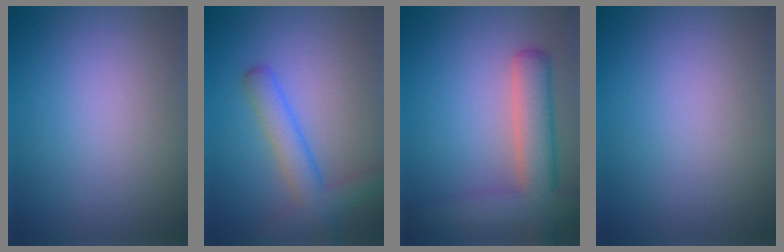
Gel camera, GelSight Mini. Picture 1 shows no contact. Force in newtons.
{"total": 4.3, "press": 4.3, "slide": 0.2}
{"total": 6.8, "press": 6.7, "slide": 0.6}
{"total": 0.0}